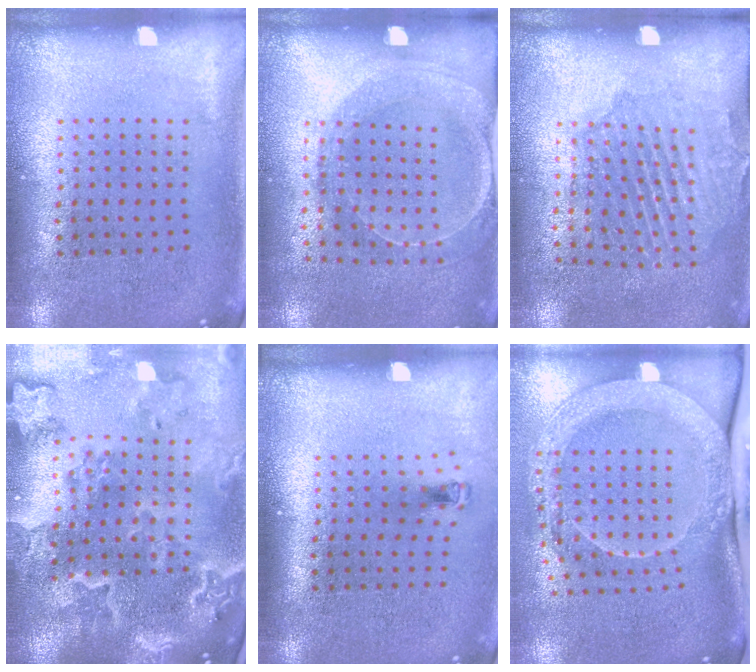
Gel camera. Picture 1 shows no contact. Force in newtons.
{"total": 1.6, "press": 1.5, "slide": 0.4}
{"total": 1.6, "press": 1.4, "slide": 0.8}
{"total": 4.3, "press": 3.6, "slide": 2.4}
{"total": 0.6, "press": 0.3, "slide": 0.5}
{"total": 2.1, "press": 2.0, "slide": 0.8}